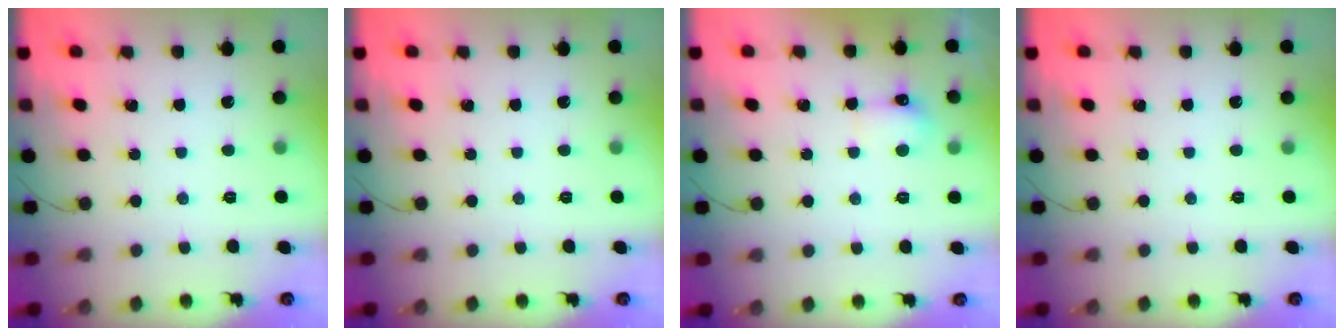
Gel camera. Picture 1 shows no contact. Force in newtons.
{"total": 0.0}
{"total": 5.4, "press": 5.3, "slide": 1.2}
{"total": 0.0}